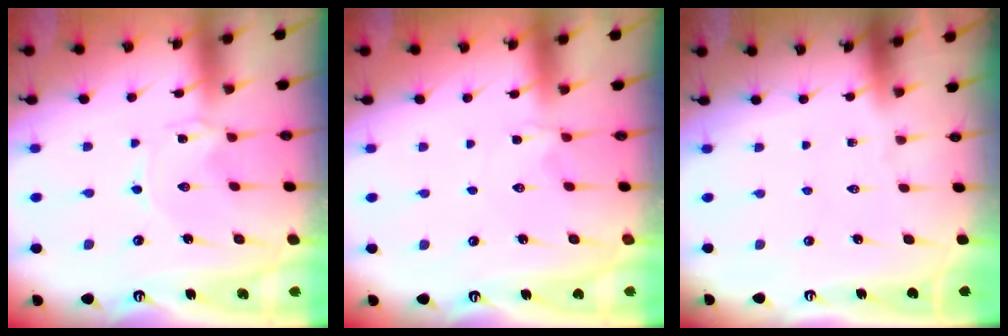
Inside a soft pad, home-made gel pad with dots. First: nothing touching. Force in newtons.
{"total": 1.4, "press": 1.4, "slide": 0.3}
{"total": 0.0}